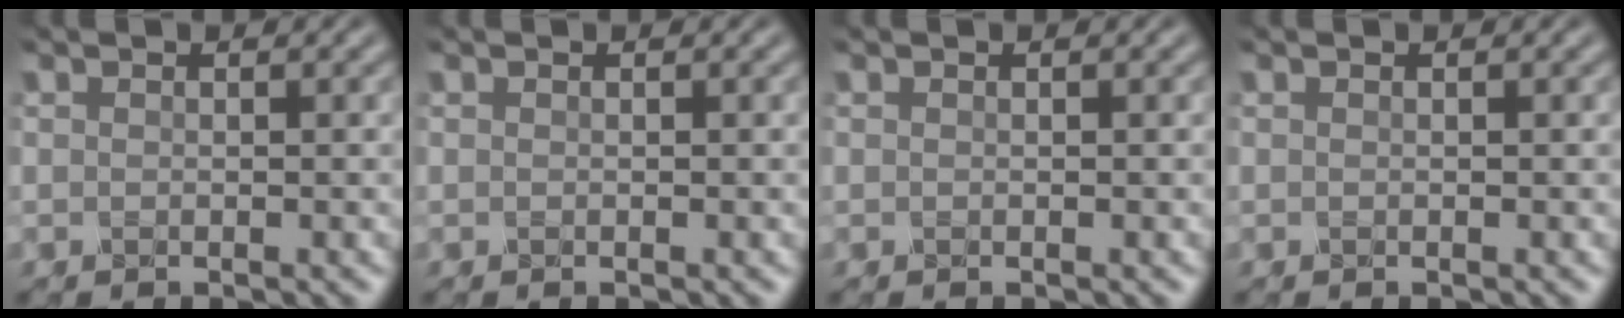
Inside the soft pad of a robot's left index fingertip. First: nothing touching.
{"total": 0.0}
{"total": 0.0}
{"total": 0.0}